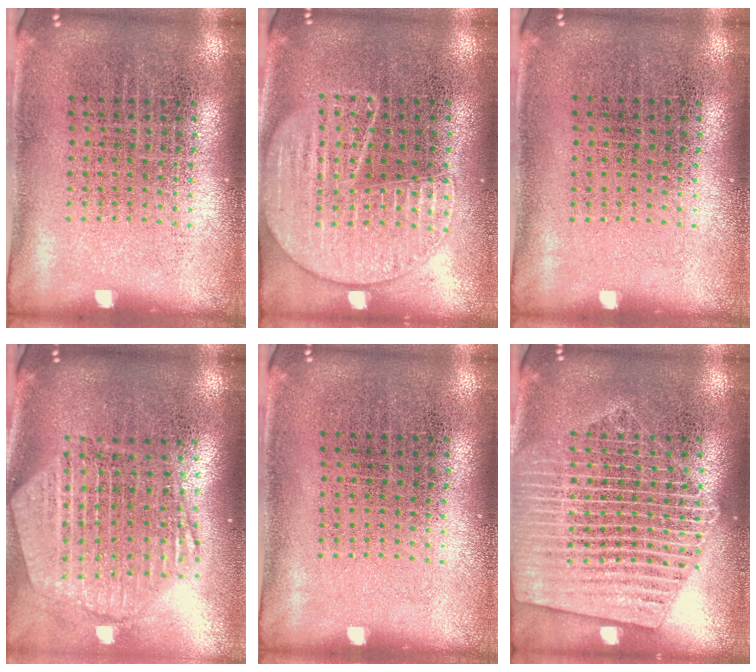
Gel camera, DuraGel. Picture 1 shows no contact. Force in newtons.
{"total": 1.7, "press": 1.6, "slide": 0.2}
{"total": 0.0}
{"total": 2.7, "press": 2.2, "slide": 1.5}
{"total": 0.0}
{"total": 3.9, "press": 3.8, "slide": 0.5}